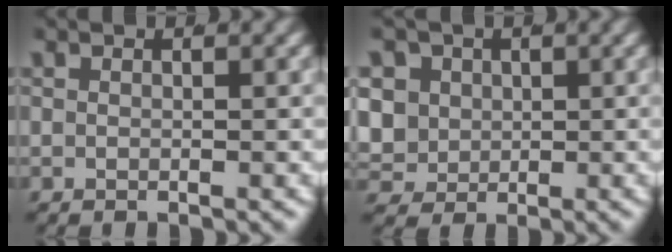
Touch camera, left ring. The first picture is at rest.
{"total": 8.8, "force": [0.3, 8.1, 3.4], "torque": [-0.103, -0.029, 0.009]}